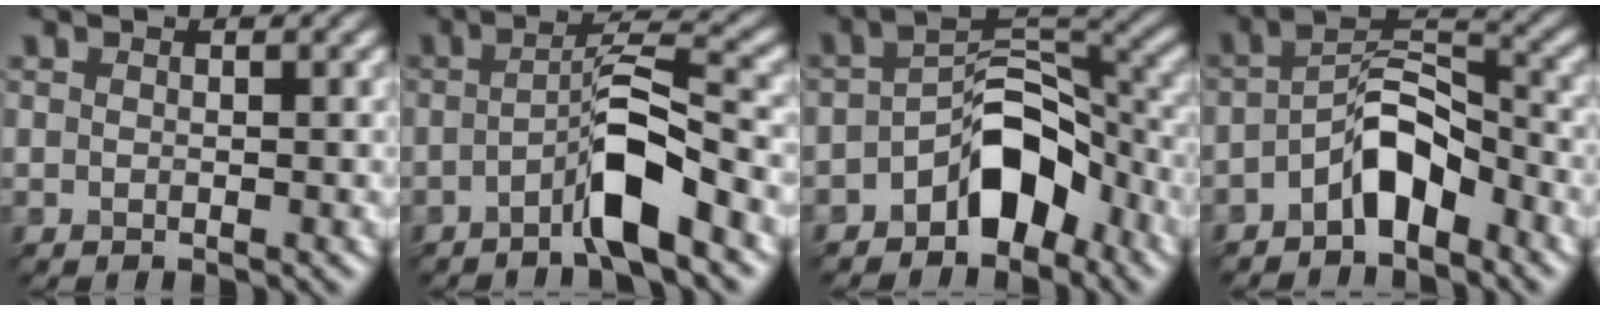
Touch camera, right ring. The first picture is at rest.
{"total": 4.6, "force": [-2.8, 0.0, 3.7], "torque": [-0.073, 0.020, -0.042]}
{"total": 5.9, "force": [-3.9, 2.7, 3.5], "torque": [-0.050, 0.019, -0.062]}
{"total": 4.7, "force": [-3.5, 1.3, 2.8], "torque": [-0.058, 0.018, -0.058]}